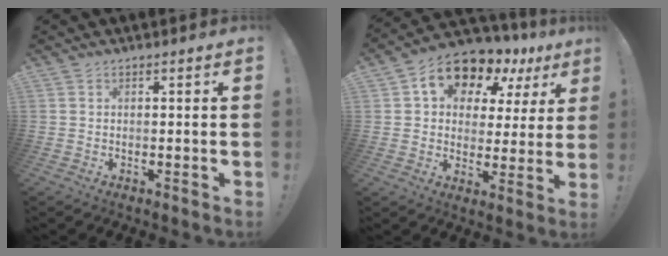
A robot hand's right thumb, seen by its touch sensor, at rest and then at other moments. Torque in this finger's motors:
{"motor_torque": [0.80, 1.36, 1.39, 0.40, 0.05]}